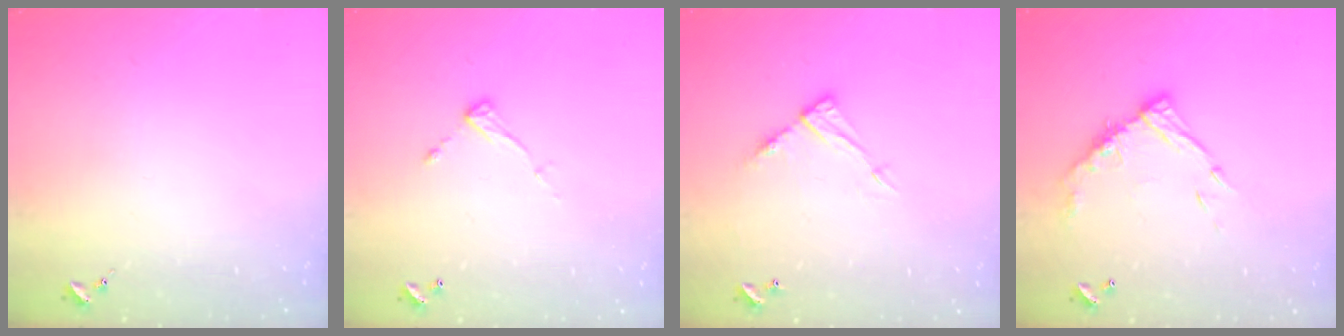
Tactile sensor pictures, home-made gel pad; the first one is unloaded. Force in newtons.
{"total": 7.3, "press": 7.3, "slide": 0.4}
{"total": 10.0, "press": 10.0, "slide": 0.5}
{"total": 13.3, "press": 13.3, "slide": 1.1}